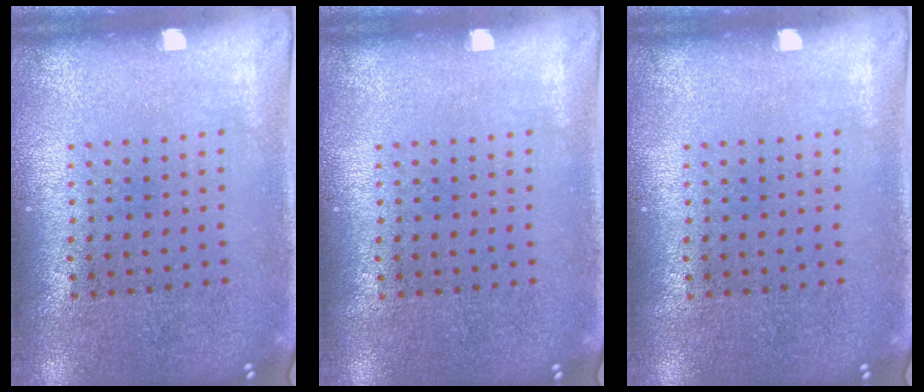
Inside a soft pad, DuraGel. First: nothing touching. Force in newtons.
{"total": 0.0}
{"total": 0.0}